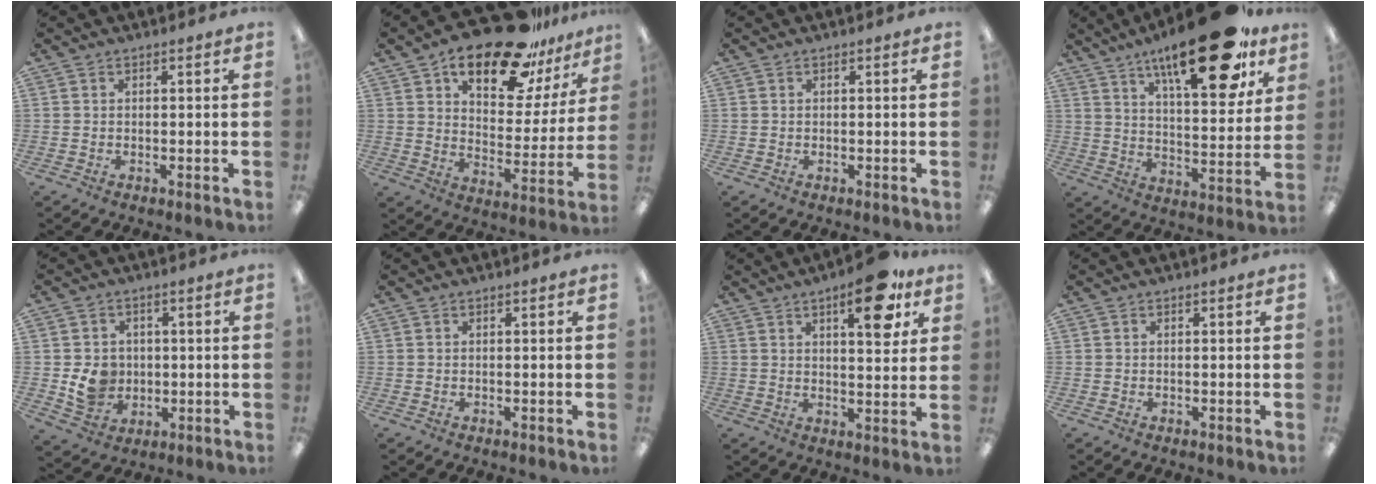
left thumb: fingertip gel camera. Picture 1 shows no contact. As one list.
[{"total": 21.5, "force": [15.6, 8.4, 12.1], "torque": [-0.181, -0.095, 0.263]}, {"total": 0.0}, {"total": 24.6, "force": [15.9, 8.3, 16.9], "torque": [-0.245, -0.091, 0.254]}, {"total": 7.5, "force": [-0.4, 6.9, 3.0], "torque": [-0.054, 0.008, -0.003]}, {"total": 0.0}, {"total": 13.7, "force": [7.6, 5.0, 10.2], "torque": [-0.119, -0.041, 0.116]}, {"total": 0.0}]